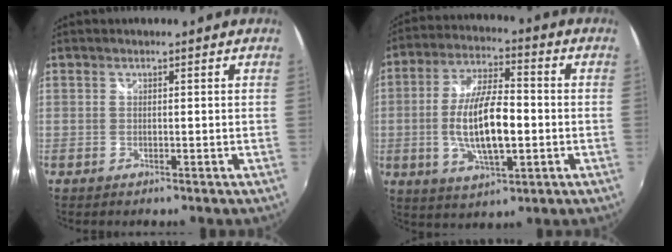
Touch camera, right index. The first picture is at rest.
{"total": 13.9, "force": [-2.1, 4.9, 12.8], "torque": [-0.251, -0.003, -0.034]}